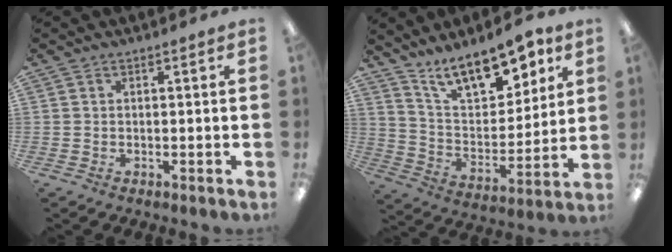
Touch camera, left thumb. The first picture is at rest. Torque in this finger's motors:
{"motor_torque": [0.39, 0.39, 1.21, -1.56, 0.12]}